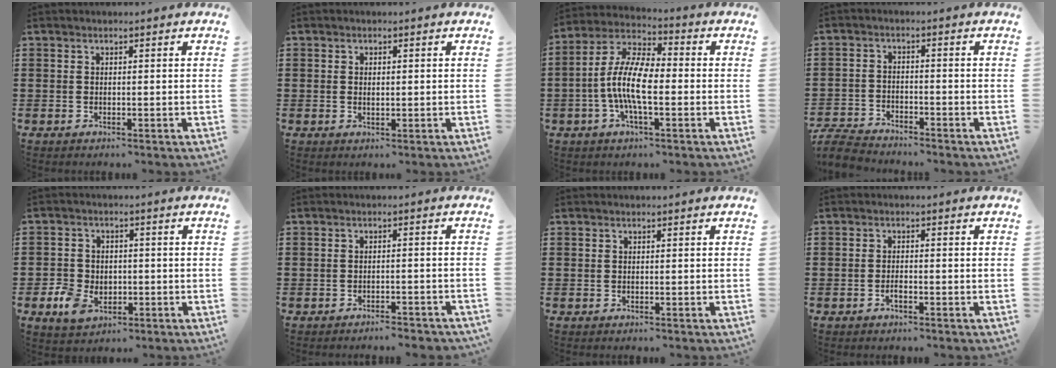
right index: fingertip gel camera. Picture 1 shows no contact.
{"total": 0.8, "force": [0.2, 0.5, 0.6], "torque": [-0.014, 0.005, 0.002]}
{"total": 10.0, "force": [-2.0, 3.6, 9.1], "torque": [-0.208, -0.011, -0.044]}
{"total": 4.4, "force": [-4.3, 0.6, 0.7], "torque": [-0.034, -0.003, -0.094]}
{"total": 4.7, "force": [-1.6, 3.7, 2.4], "torque": [-0.062, 0.002, -0.034]}
{"total": 1.9, "force": [-1.9, 0.0, 0.4], "torque": [-0.012, 0.000, -0.039]}
{"total": 0.0}
{"total": 1.3, "force": [-0.8, 0.3, 1.0], "torque": [-0.020, -0.004, -0.014]}